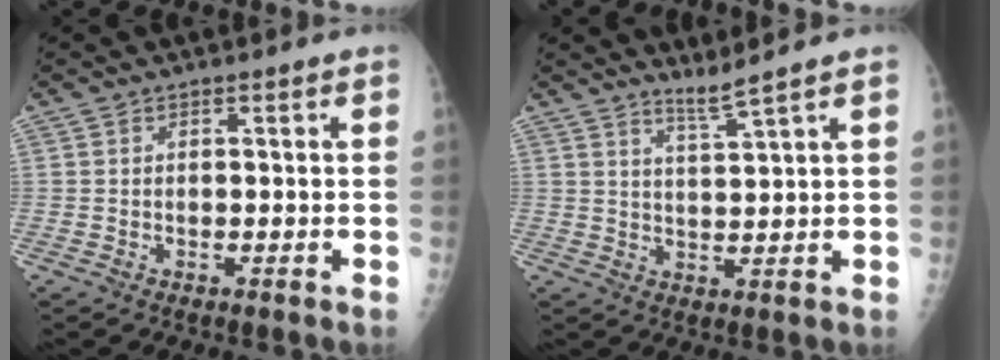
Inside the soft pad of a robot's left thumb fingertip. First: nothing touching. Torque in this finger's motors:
{"motor_torque": [-0.16, -0.16, 0.28, -0.15, -0.01]}